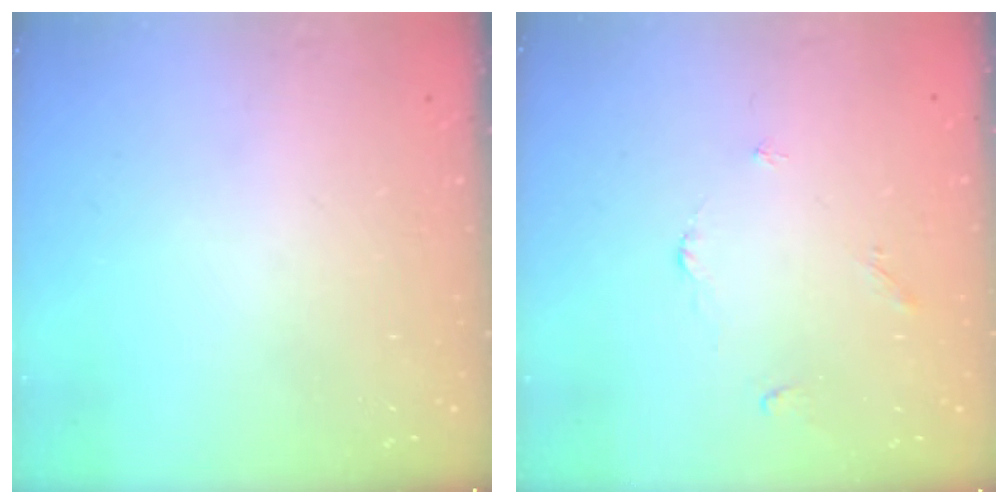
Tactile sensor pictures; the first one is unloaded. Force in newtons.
{"total": 3.0, "press": 2.9, "slide": 0.5}